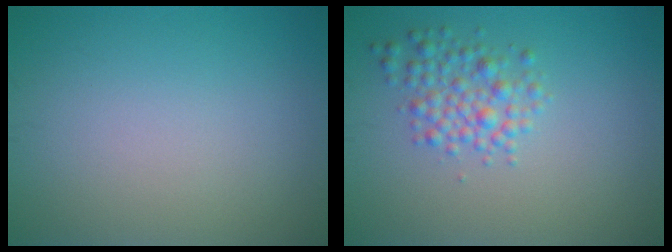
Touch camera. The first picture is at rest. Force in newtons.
{"total": 3.0, "press": 3.0, "slide": 0.1}